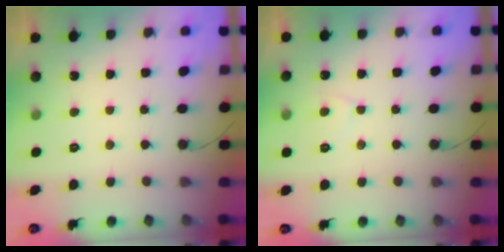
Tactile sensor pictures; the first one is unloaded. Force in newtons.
{"total": 3.4, "press": 3.3, "slide": 0.4}